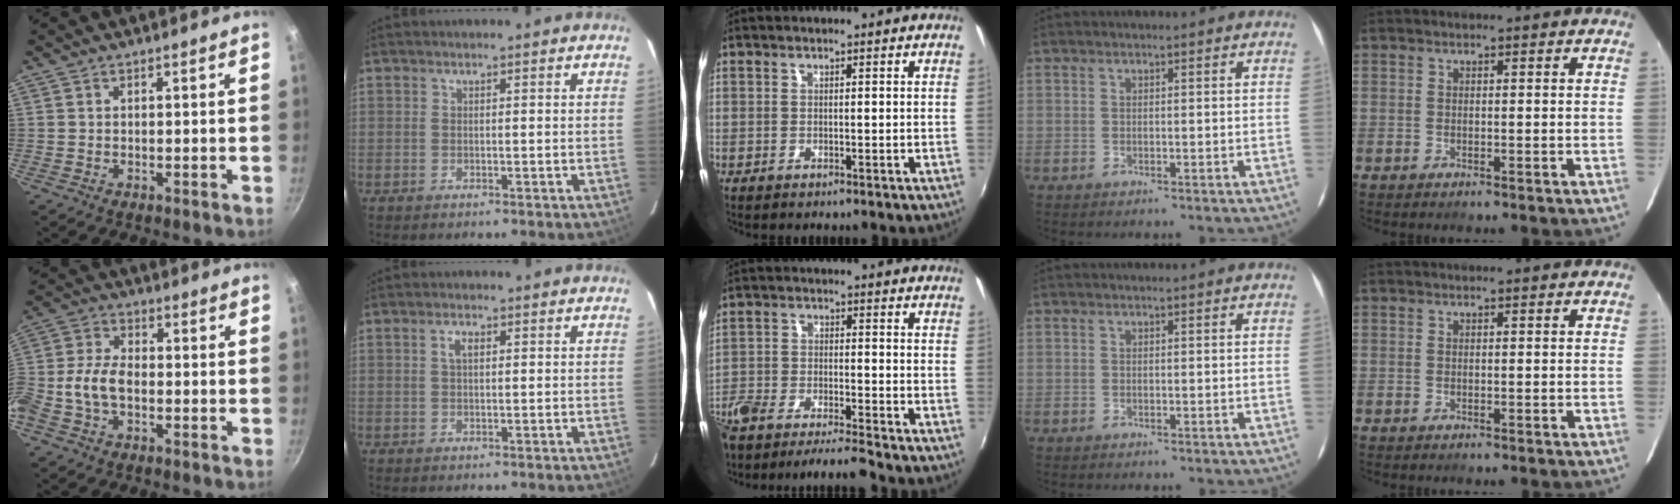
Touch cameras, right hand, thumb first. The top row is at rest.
{"thumb": {"total": 8.3, "force": [-2.2, 5.0, 6.2], "torque": [-0.128, 0.034, -0.056]}, "index": {"total": 2.1, "force": [0.6, 1.0, 1.7], "torque": [-0.033, 0.005, 0.011]}, "middle": {"total": 11.7, "force": [-10.6, 0.9, 5.0], "torque": [-0.125, -0.014, -0.191]}}